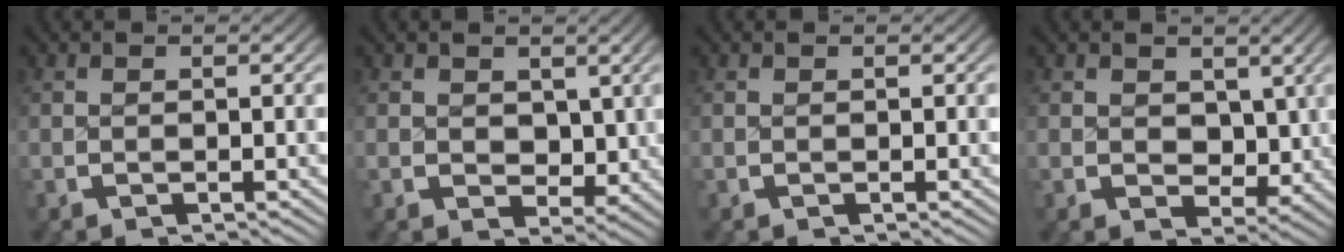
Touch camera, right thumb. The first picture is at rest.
{"total": 3.3, "force": [1.0, 2.4, 2.0], "torque": [-0.035, -0.025, 0.030]}
{"total": 0.0}
{"total": 4.3, "force": [1.2, 3.2, 2.6], "torque": [-0.046, -0.029, 0.034]}